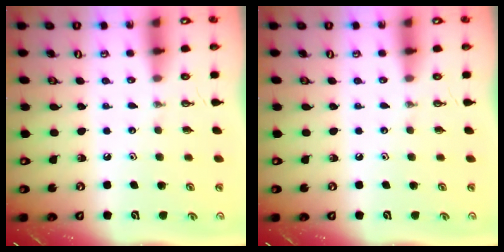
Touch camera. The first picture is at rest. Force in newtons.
{"total": 0.0}